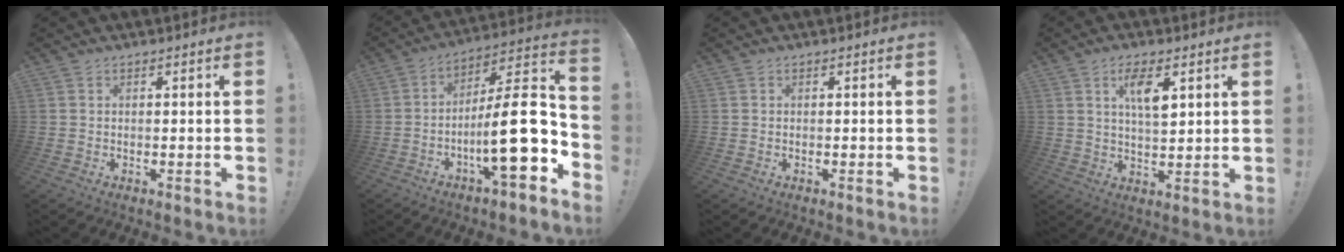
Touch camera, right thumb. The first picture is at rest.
{"total": 20.3, "force": [-4.7, 4.9, 19.1], "torque": [-0.304, 0.015, -0.077]}
{"total": 0.0}
{"total": 7.5, "force": [3.3, 2.9, 6.1], "torque": [-0.100, -0.008, 0.052]}